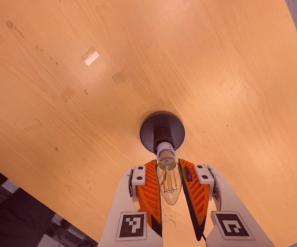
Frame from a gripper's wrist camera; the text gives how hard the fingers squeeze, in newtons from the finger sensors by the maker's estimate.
{"total": 13.5, "left": 12.9, "right": 14.1}